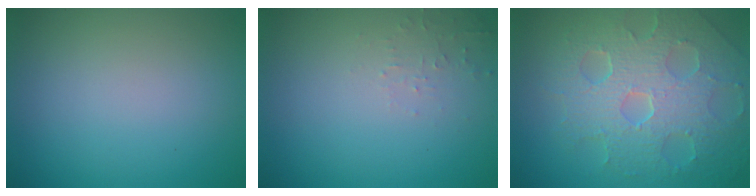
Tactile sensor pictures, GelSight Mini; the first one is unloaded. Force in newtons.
{"total": 1.2, "press": 1.2, "slide": 0.3}
{"total": 8.4, "press": 5.7, "slide": 6.1}